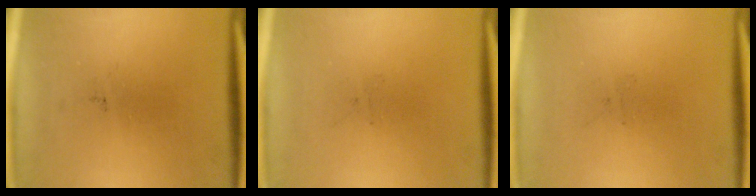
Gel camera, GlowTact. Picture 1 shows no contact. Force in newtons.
{"total": 0.0}
{"total": 0.0}